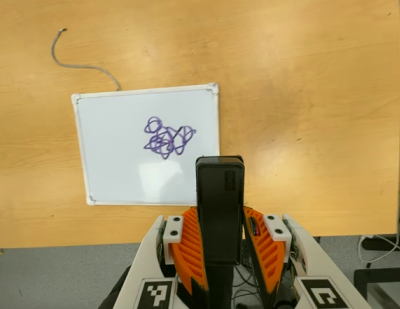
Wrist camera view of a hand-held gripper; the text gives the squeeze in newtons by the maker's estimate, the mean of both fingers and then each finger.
{"total": 4.9, "left": 3.6, "right": 6.2}